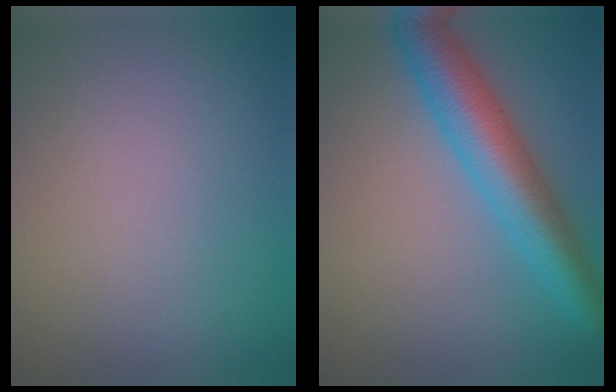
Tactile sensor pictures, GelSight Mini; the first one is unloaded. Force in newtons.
{"total": 6.8, "press": 6.8, "slide": 0.2}